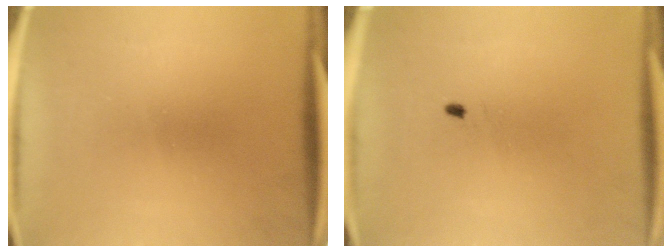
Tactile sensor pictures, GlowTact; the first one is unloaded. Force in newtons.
{"total": 0.5}